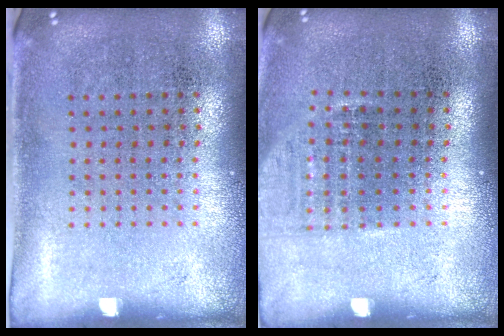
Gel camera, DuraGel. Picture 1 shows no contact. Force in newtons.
{"total": 0.9, "press": 0.8, "slide": 0.4}